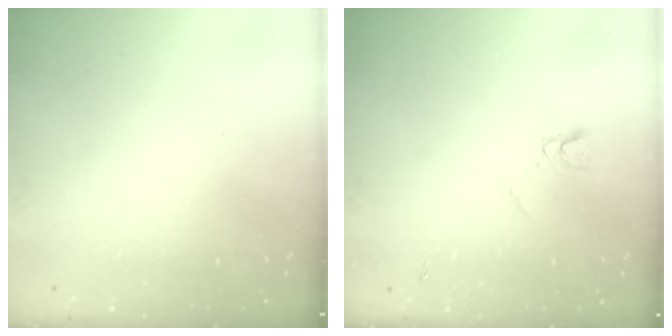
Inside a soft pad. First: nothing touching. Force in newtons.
{"total": 3.8, "press": 3.7, "slide": 0.6}